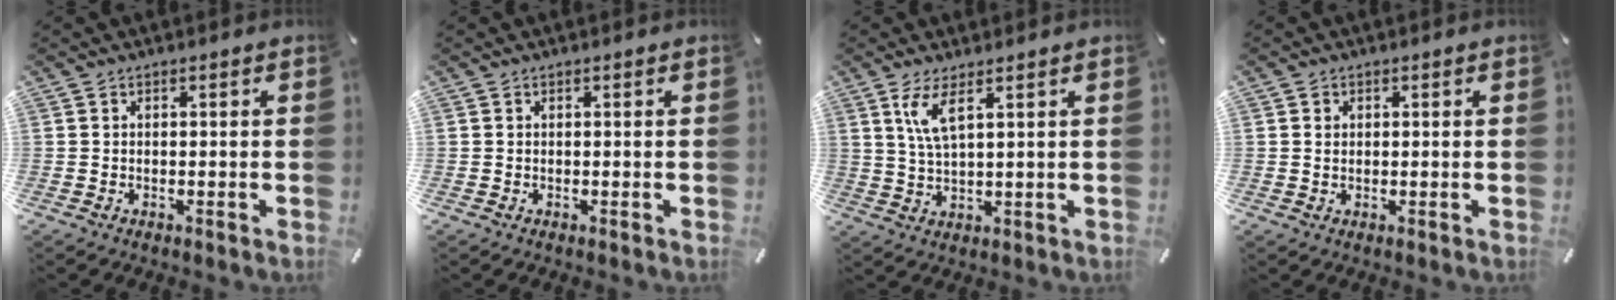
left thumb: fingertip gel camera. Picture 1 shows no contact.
{"total": 0.0}
{"total": 6.1, "force": [3.1, 1.6, 4.9], "torque": [-0.107, 0.001, 0.054]}
{"total": 1.1, "force": [0.2, 1.0, 0.4], "torque": [-0.002, 0.002, 0.000]}